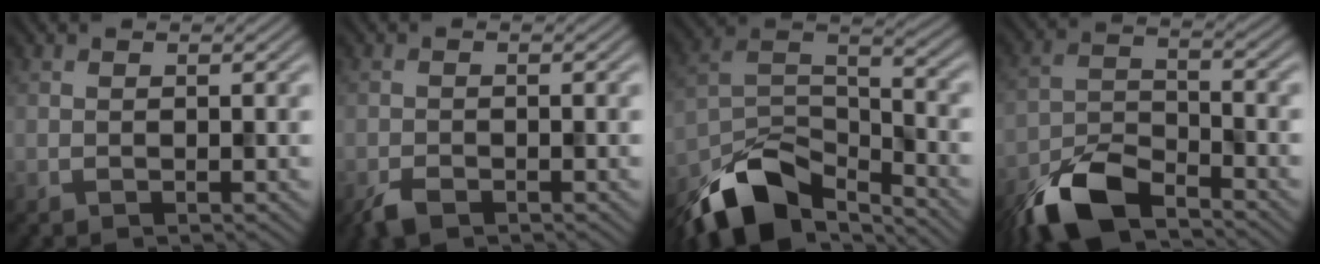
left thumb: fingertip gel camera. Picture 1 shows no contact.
{"total": 2.3, "force": [-1.7, 1.0, 1.3], "torque": [-0.028, -0.006, -0.036]}
{"total": 12.8, "force": [-9.1, 5.3, 7.1], "torque": [-0.143, -0.015, -0.179]}
{"total": 9.6, "force": [-7.1, 3.4, 5.3], "torque": [-0.102, -0.011, -0.156]}